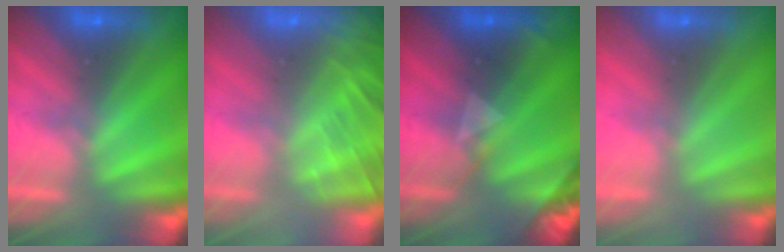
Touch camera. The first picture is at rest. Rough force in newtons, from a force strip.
{"total": 5.9}
{"total": 2.4}
{"total": 3.2}